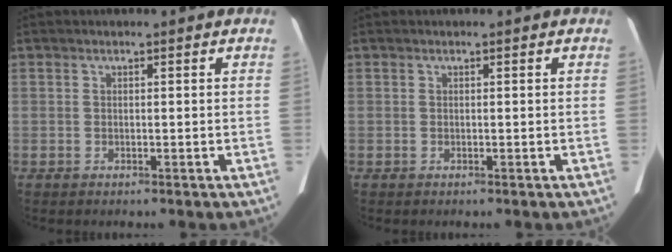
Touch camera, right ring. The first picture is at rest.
{"total": 0.0}